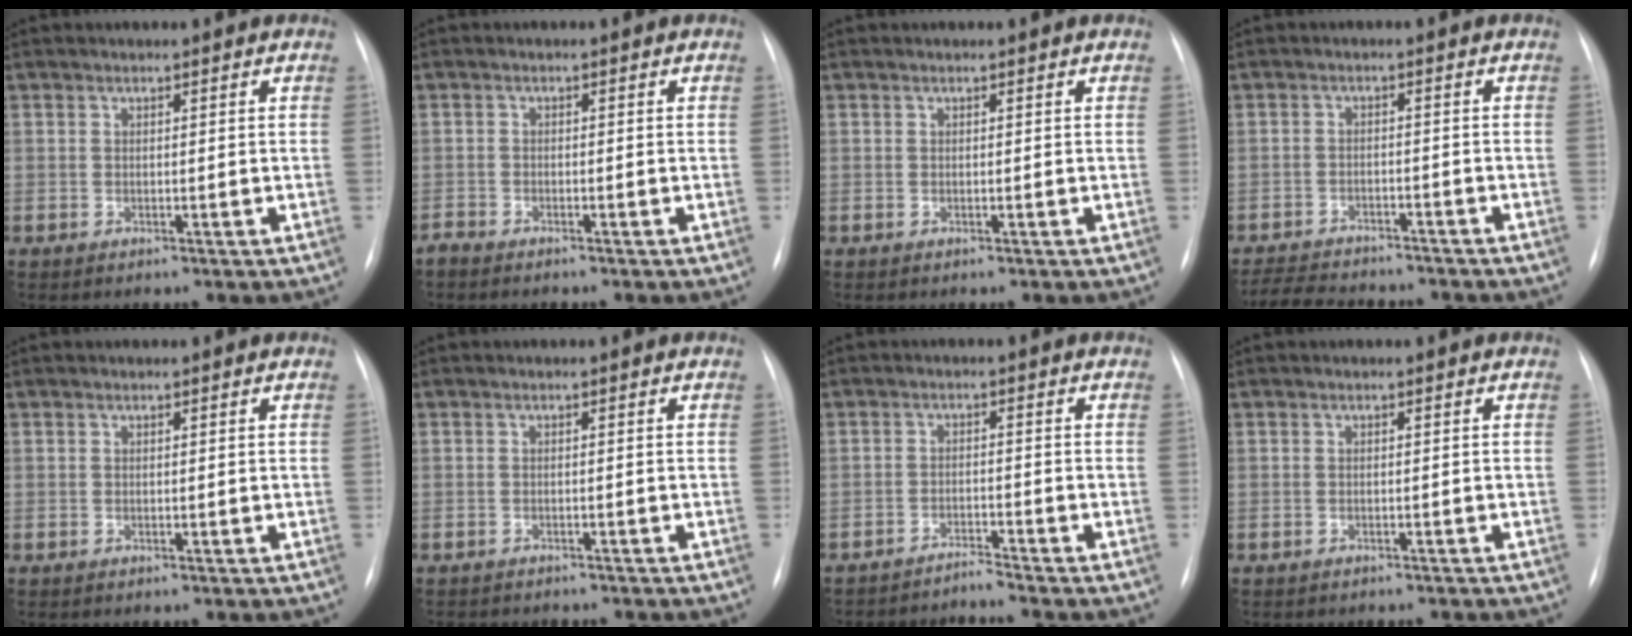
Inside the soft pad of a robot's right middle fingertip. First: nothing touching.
{"total": 1.7, "force": [-1.6, 0.2, 0.4], "torque": [-0.008, -0.004, -0.025]}
{"total": 0.0}
{"total": 10.9, "force": [-10.0, 2.5, 3.6], "torque": [-0.065, 0.000, -0.142]}
{"total": 0.0}
{"total": 6.0, "force": [-5.4, 1.6, 1.9], "torque": [-0.021, -0.001, -0.068]}
{"total": 3.2, "force": [-2.9, -1.4, -0.6], "torque": [0.014, -0.012, -0.048]}
{"total": 3.2, "force": [-2.9, 1.1, 1.0], "torque": [-0.012, -0.004, -0.032]}